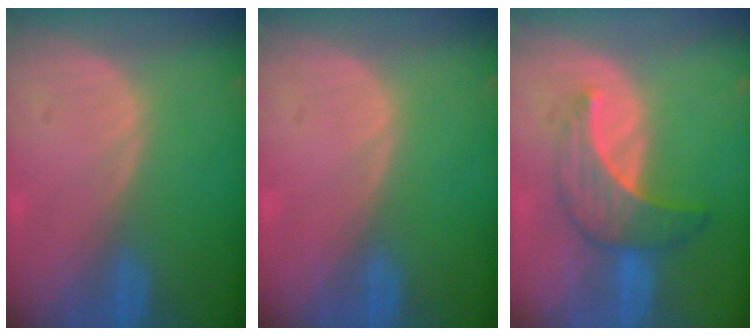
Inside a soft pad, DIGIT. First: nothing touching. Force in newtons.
{"total": 0.0}
{"total": 7.3, "press": 6.7, "slide": 3.0}